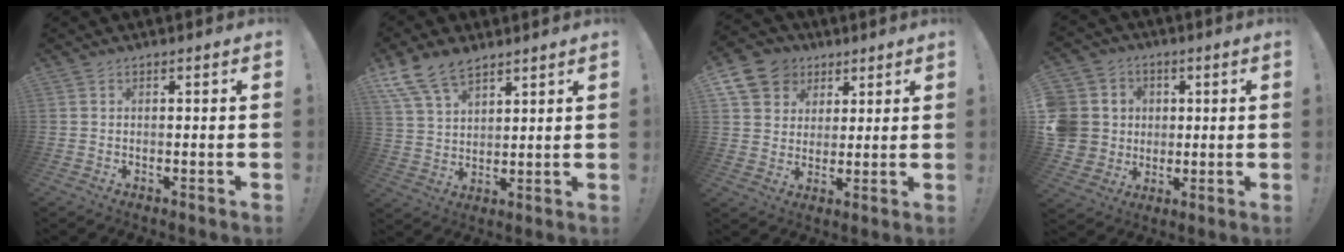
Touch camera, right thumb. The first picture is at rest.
{"total": 11.3, "force": [8.4, 5.7, 4.8], "torque": [-0.099, -0.042, 0.166]}
{"total": 11.3, "force": [5.2, 9.4, 3.5], "torque": [-0.045, -0.032, 0.104]}
{"total": 11.0, "force": [0.9, 10.4, 3.5], "torque": [-0.070, 0.004, 0.030]}